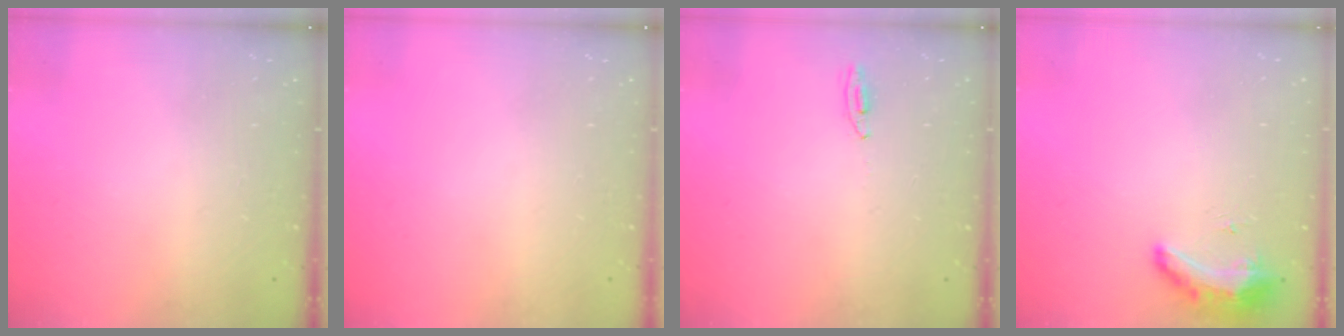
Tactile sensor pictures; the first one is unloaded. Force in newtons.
{"total": 0.0}
{"total": 2.7, "press": 2.5, "slide": 1.0}
{"total": 9.2, "press": 8.9, "slide": 2.4}